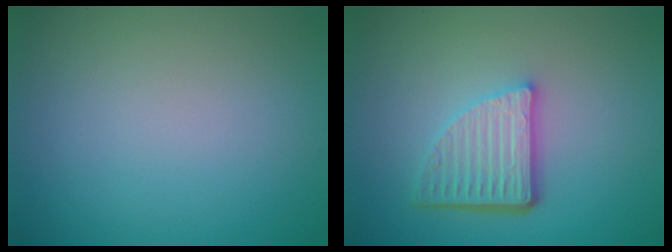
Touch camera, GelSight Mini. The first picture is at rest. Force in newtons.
{"total": 5.0, "press": 3.6, "slide": 3.6}